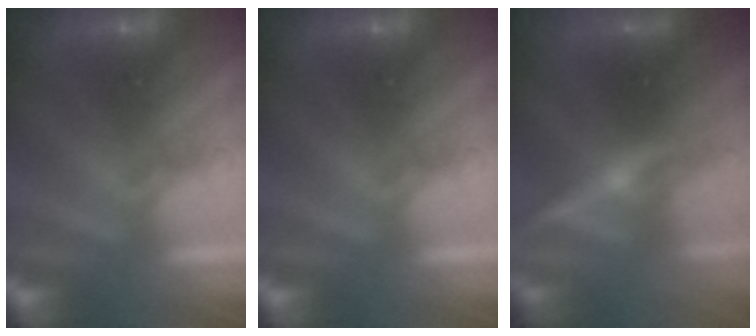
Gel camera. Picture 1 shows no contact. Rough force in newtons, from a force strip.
{"total": 0.0}
{"total": 2.4}